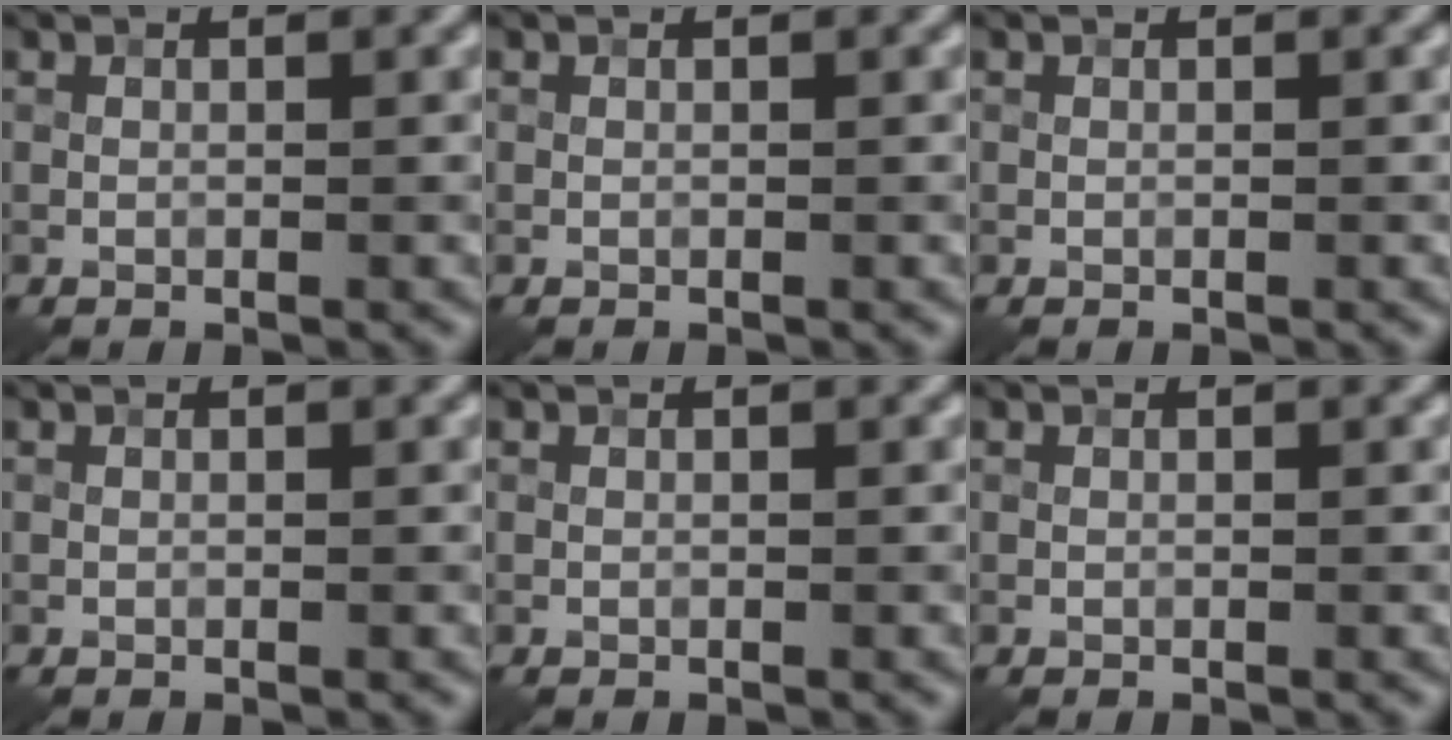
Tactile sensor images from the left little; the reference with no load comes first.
{"total": 0.0}
{"total": 0.0}
{"total": 0.0}
{"total": 0.0}
{"total": 0.0}